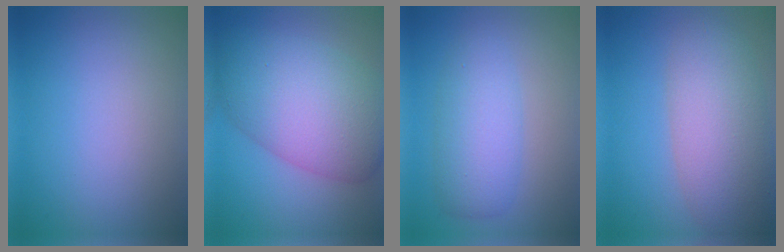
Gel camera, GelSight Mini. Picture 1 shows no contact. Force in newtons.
{"total": 10.6, "press": 10.6, "slide": 0.4}
{"total": 4.3, "press": 4.3, "slide": 0.1}
{"total": 7.3, "press": 7.3, "slide": 0.5}